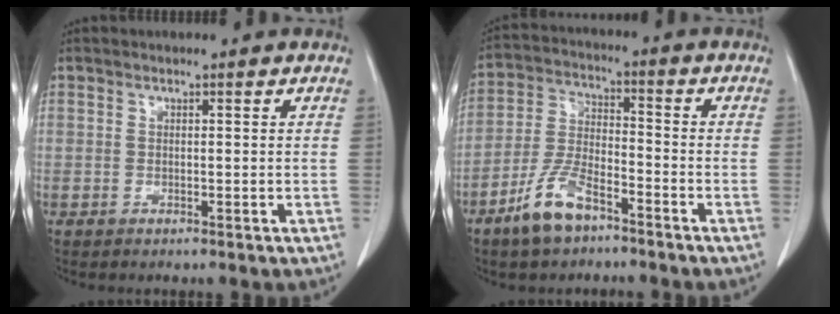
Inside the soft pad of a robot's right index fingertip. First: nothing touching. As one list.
[{"total": 8.6, "force": [-5.7, 3.0, 5.6], "torque": [-0.129, -0.003, -0.111]}]